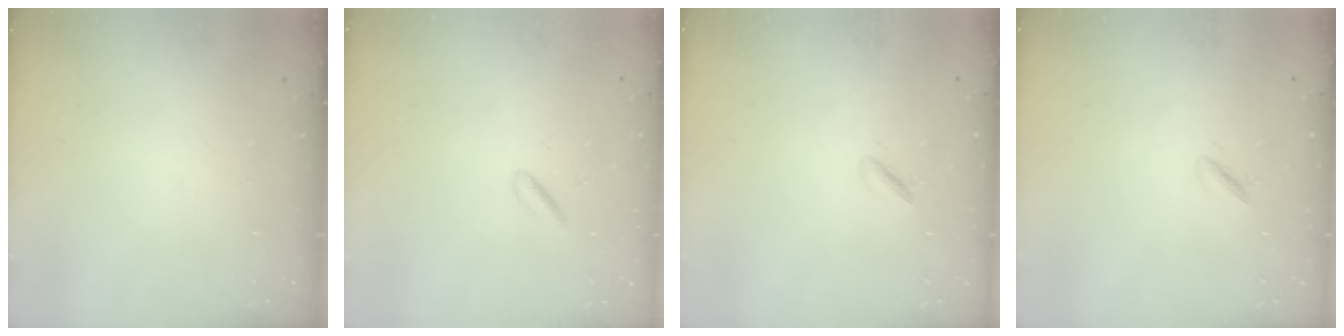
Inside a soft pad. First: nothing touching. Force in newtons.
{"total": 0.8, "press": 0.6, "slide": 0.6}
{"total": 2.1, "press": 2.0, "slide": 0.7}
{"total": 2.1, "press": 2.0, "slide": 0.7}